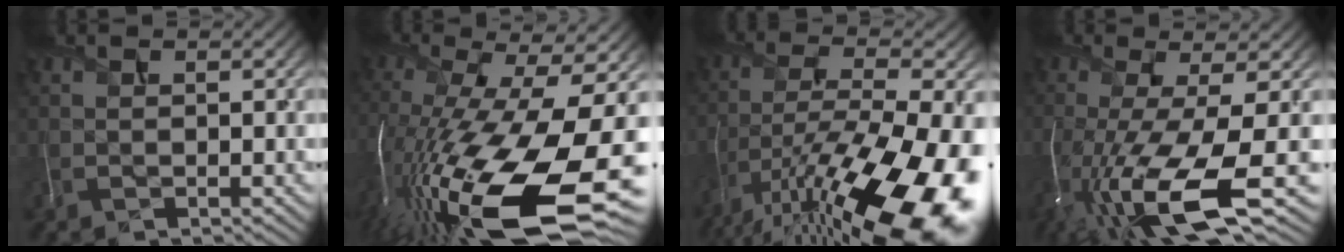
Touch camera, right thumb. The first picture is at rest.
{"total": 20.8, "force": [-7.7, 7.8, 17.7], "torque": [-0.360, -0.052, -0.117]}
{"total": 19.0, "force": [-10.9, 6.7, 14.0], "torque": [-0.257, -0.031, -0.178]}
{"total": 15.1, "force": [-6.2, 3.9, 13.2], "torque": [-0.260, -0.031, -0.098]}